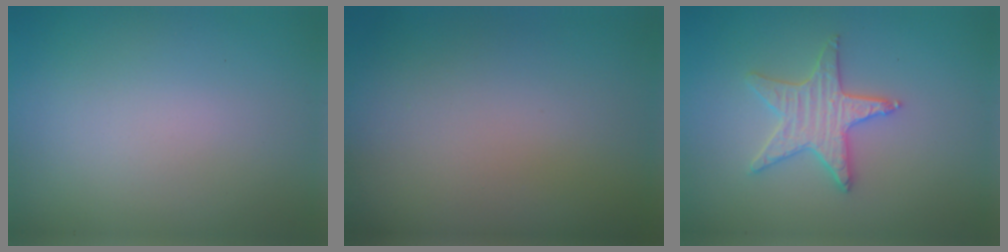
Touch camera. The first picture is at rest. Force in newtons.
{"total": 0.0}
{"total": 3.5, "press": 3.4, "slide": 0.9}